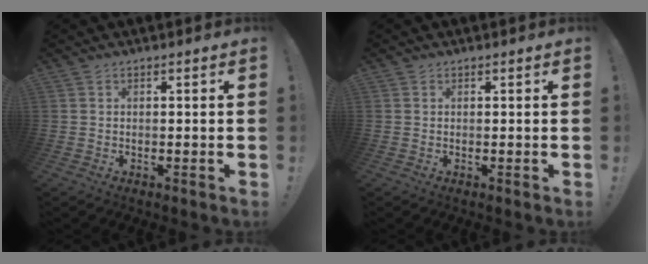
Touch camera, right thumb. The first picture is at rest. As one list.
[{"total": 0.0}]